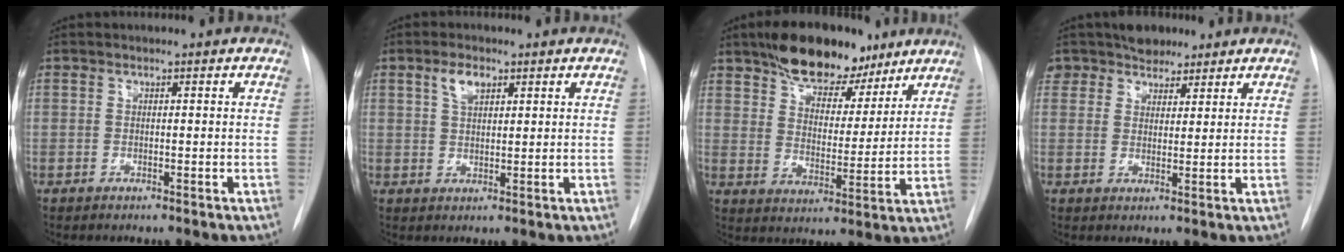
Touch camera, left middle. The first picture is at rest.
{"total": 3.2, "force": [1.8, 1.6, 2.2], "torque": [-0.046, 0.005, 0.036]}
{"total": 13.0, "force": [9.6, 6.0, 6.4], "torque": [-0.095, 0.012, 0.157]}
{"total": 5.6, "force": [4.3, 3.5, 1.0], "torque": [-0.014, 0.010, 0.078]}